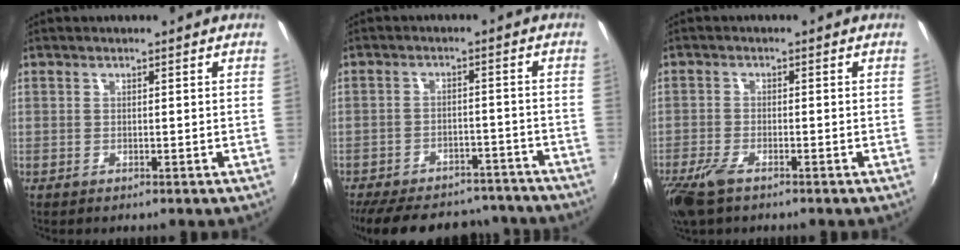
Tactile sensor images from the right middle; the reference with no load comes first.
{"total": 22.2, "force": [-18.8, 8.4, 8.3], "torque": [-0.181, 0.015, -0.241]}
{"total": 5.5, "force": [-3.8, 1.8, 3.6], "torque": [-0.094, -0.016, -0.075]}